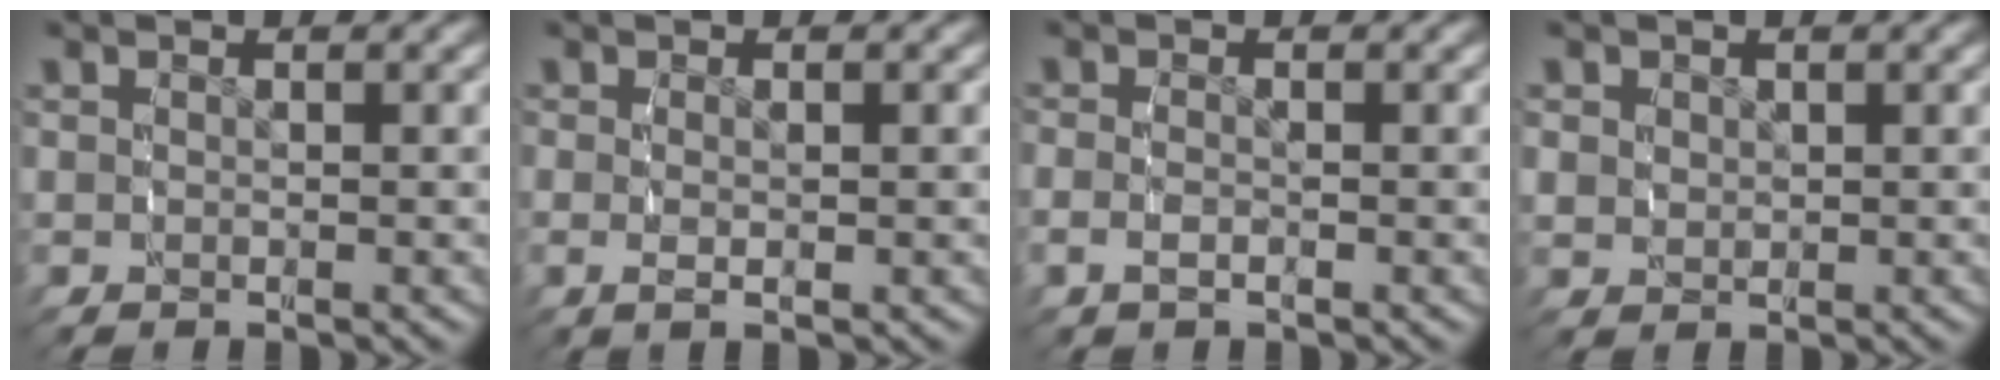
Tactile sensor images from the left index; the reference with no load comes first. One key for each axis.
{"total": 1.5, "fx": -0.4, "fy": 0.1, "fz": 1.4, "tx": -0.033, "ty": -0.010, "tz": 0.000}
{"total": 1.6, "fx": -0.8, "fy": 0.8, "fz": 1.1, "tx": -0.030, "ty": -0.009, "tz": -0.009}
{"total": 2.0, "fx": 0.4, "fy": 1.8, "fz": 0.7, "tx": -0.024, "ty": -0.015, "tz": 0.021}